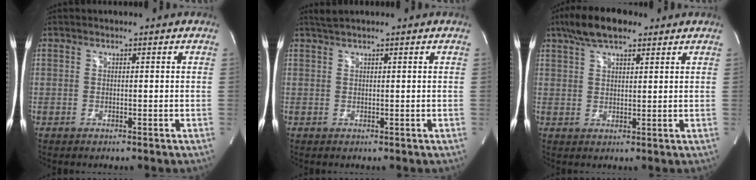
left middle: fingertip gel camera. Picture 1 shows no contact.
{"total": 1.3, "force": [1.1, -0.2, 0.5], "torque": [-0.014, 0.011, 0.027]}
{"total": 7.8, "force": [5.4, 2.6, 4.9], "torque": [-0.097, 0.023, 0.096]}